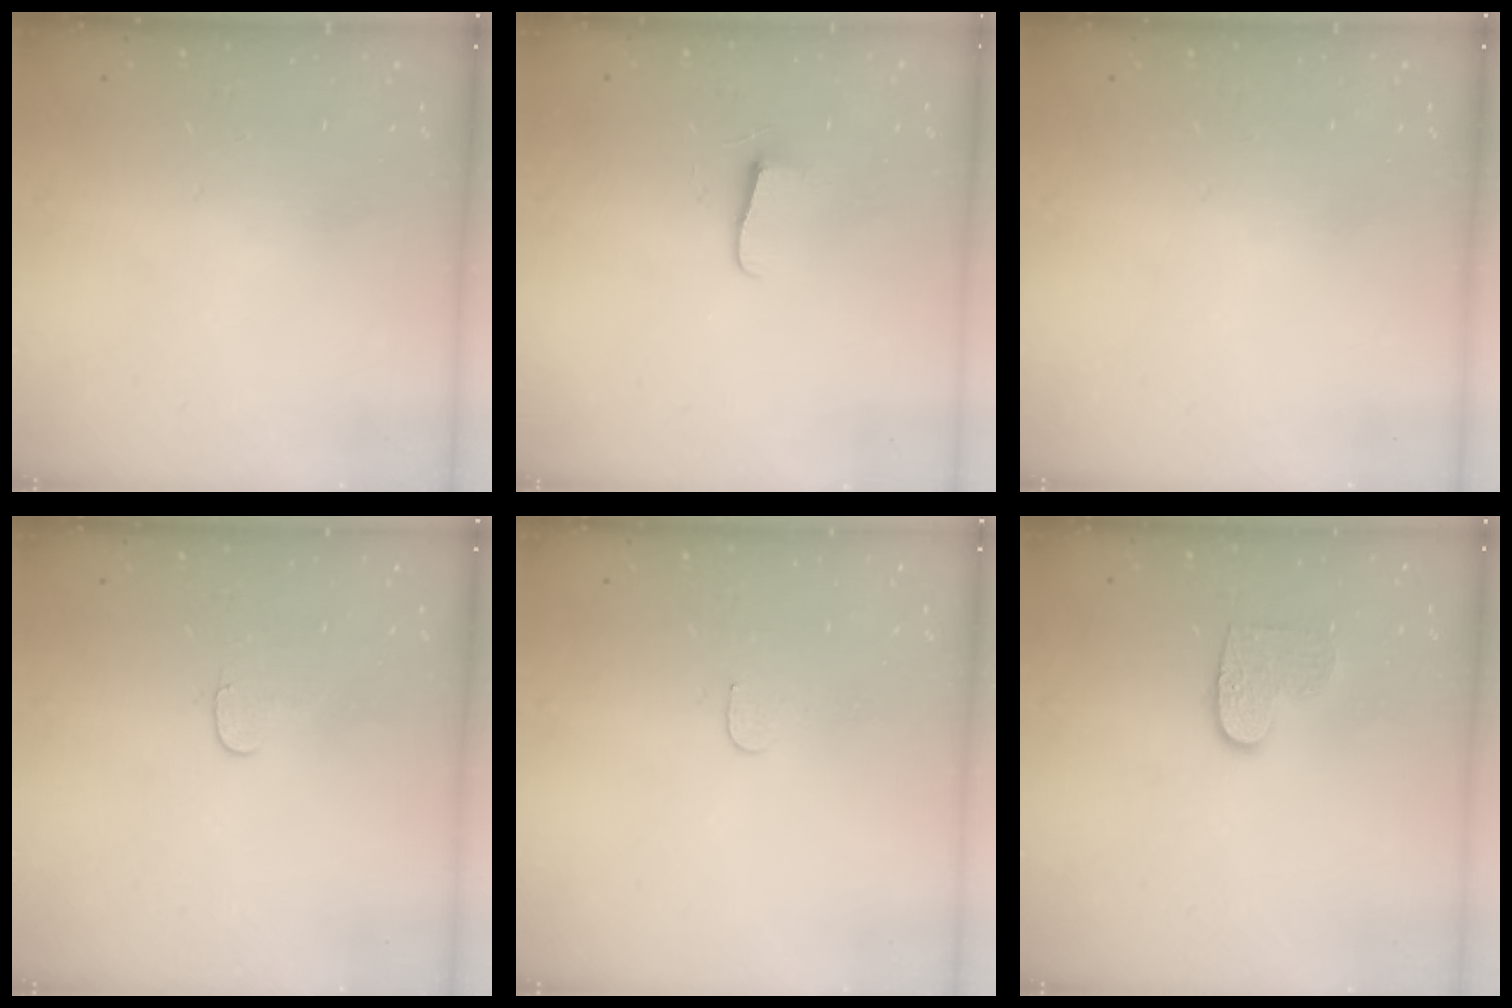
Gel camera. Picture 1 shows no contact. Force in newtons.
{"total": 5.9, "press": 5.9, "slide": 0.6}
{"total": 0.0}
{"total": 4.0, "press": 4.0, "slide": 0.4}
{"total": 3.5, "press": 3.5, "slide": 0.3}
{"total": 7.4, "press": 7.4, "slide": 0.2}